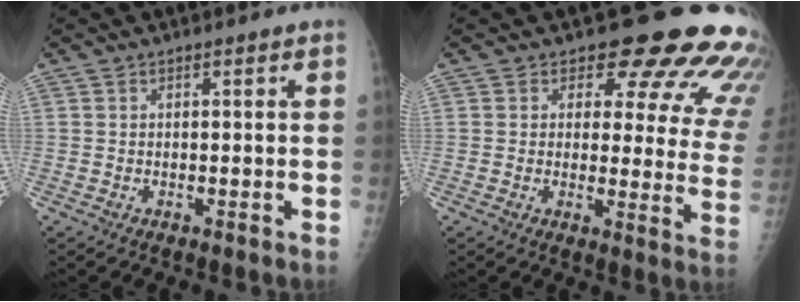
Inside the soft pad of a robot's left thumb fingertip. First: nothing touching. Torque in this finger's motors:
{"motor_torque": [1.32, 0.04, 1.18, -0.73, 0.08]}